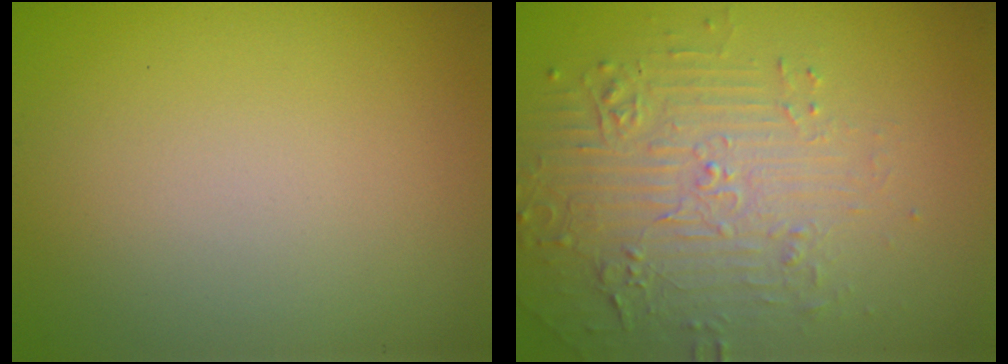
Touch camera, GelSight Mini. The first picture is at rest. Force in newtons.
{"total": 4.9, "press": 3.6, "slide": 3.4}